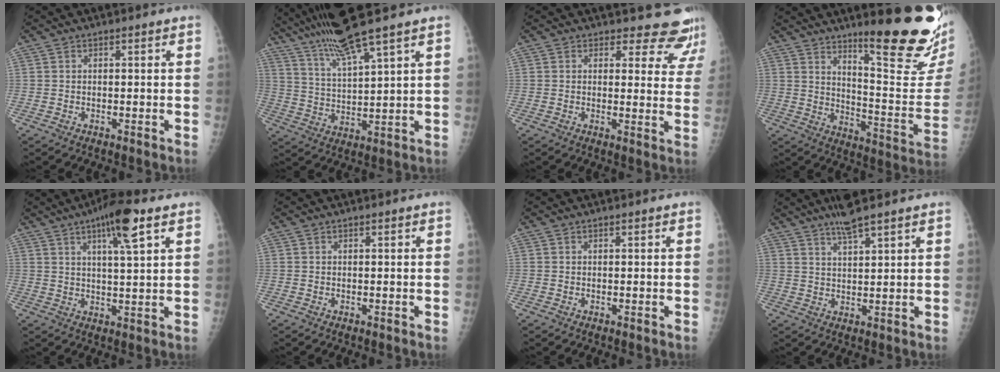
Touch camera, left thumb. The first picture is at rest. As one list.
[{"total": 11.7, "force": [8.8, -0.4, 7.6], "torque": [-0.139, -0.031, 0.168]}, {"total": 10.4, "force": [9.9, 3.0, 0.3], "torque": [0.043, -0.085, 0.083]}, {"total": 22.1, "force": [14.9, 3.5, 15.9], "torque": [-0.195, -0.113, 0.219]}, {"total": 9.5, "force": [4.9, 1.5, 8.0], "torque": [-0.121, -0.015, 0.078]}, {"total": 0.0}, {"total": 0.0}, {"total": 5.6, "force": [4.4, 0.3, 3.5], "torque": [-0.058, -0.016, 0.082]}]